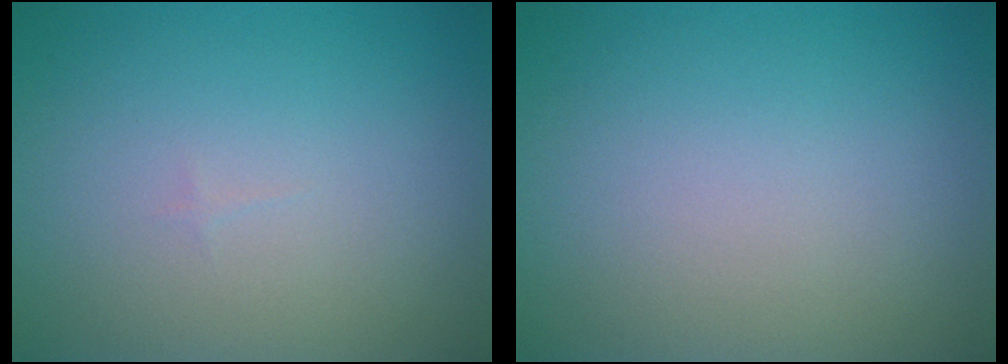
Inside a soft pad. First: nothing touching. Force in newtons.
{"total": 0.0}